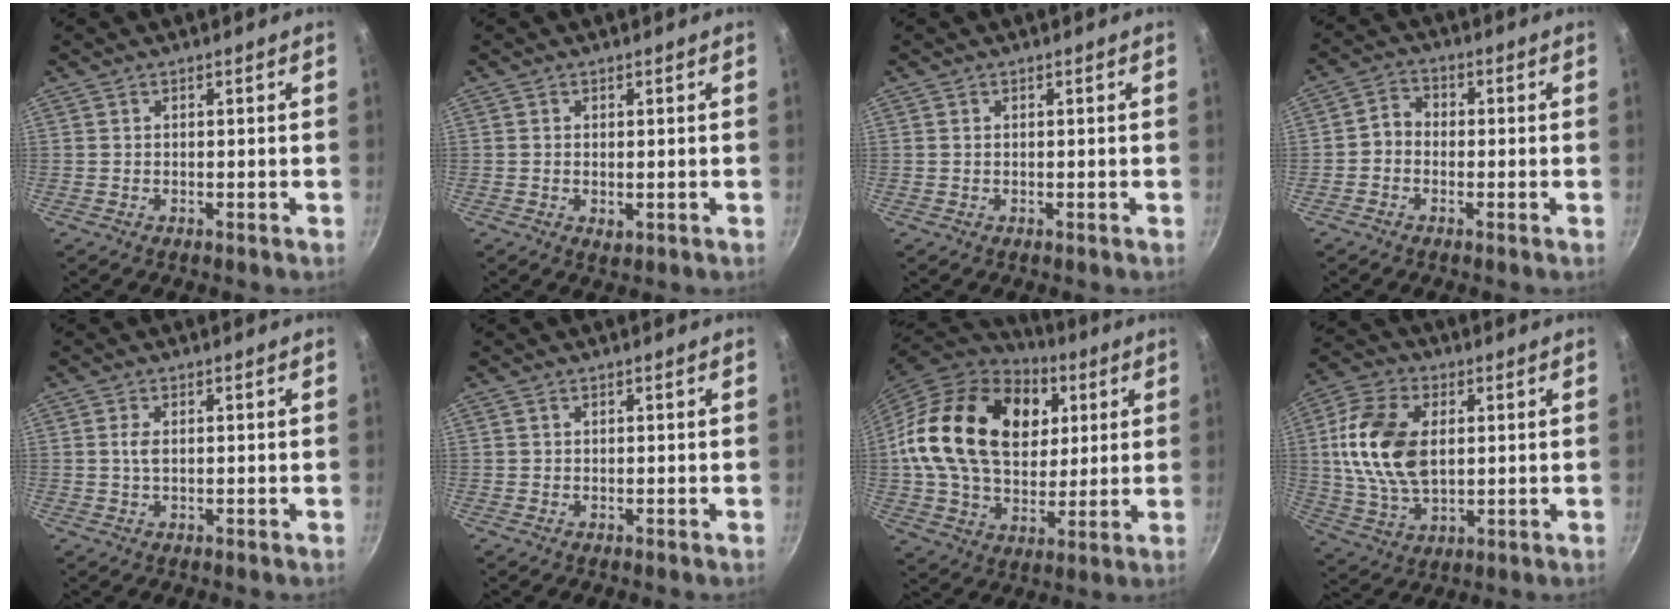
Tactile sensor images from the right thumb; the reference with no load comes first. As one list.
[{"total": 1.3, "force": [-0.2, 0.7, 1.1], "torque": [-0.017, -0.006, -0.002]}, {"total": 0.0}, {"total": 3.6, "force": [-1.0, 3.0, 1.8], "torque": [-0.020, 0.016, -0.032]}, {"total": 1.9, "force": [0.3, 0.9, 1.7], "torque": [-0.036, 0.001, 0.005]}, {"total": 0.0}, {"total": 26.1, "force": [6.8, 17.9, 17.7], "torque": [-0.287, 0.003, 0.113]}, {"total": 16.1, "force": [2.3, 10.0, 12.5], "torque": [-0.227, -0.002, 0.042]}]